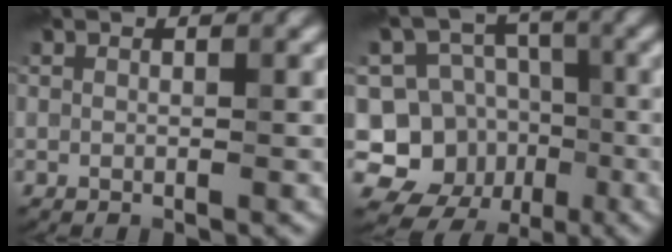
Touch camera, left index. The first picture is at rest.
{"total": 8.9, "force": [-2.7, 8.0, 2.6], "torque": [-0.036, 0.013, -0.068]}